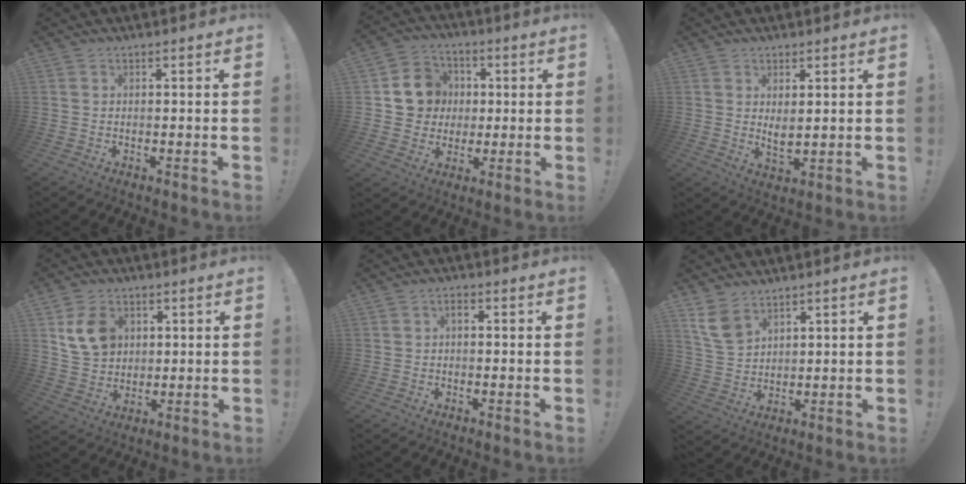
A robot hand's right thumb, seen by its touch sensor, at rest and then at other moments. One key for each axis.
{"total": 11.0, "fx": 1.4, "fy": 10.5, "fz": 3.0, "tx": -0.036, "ty": 0.004, "tz": 0.039}
{"total": 3.9, "fx": 2.2, "fy": 1.5, "fz": 2.9, "tx": -0.029, "ty": -0.022, "tz": 0.038}
{"total": 10.7, "fx": 3.9, "fy": 8.4, "fz": 5.4, "tx": -0.091, "ty": -0.004, "tz": 0.080}
{"total": 2.8, "fx": 0.4, "fy": 2.5, "fz": 1.3, "tx": -0.012, "ty": 0.000, "tz": 0.004}
{"total": 8.7, "fx": 5.9, "fy": 5.1, "fz": 3.9, "tx": -0.070, "ty": -0.027, "tz": 0.119}